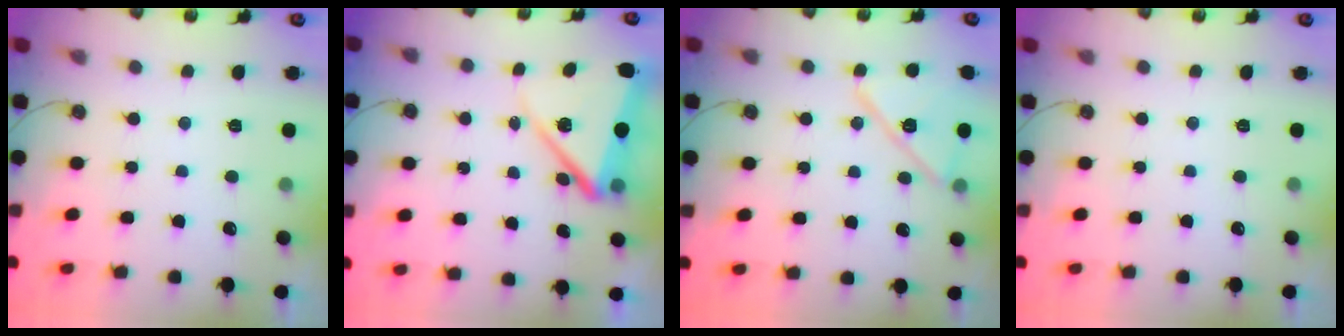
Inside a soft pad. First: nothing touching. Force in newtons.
{"total": 10.4, "press": 10.2, "slide": 1.9}
{"total": 13.5, "press": 13.4, "slide": 1.3}
{"total": 0.0}